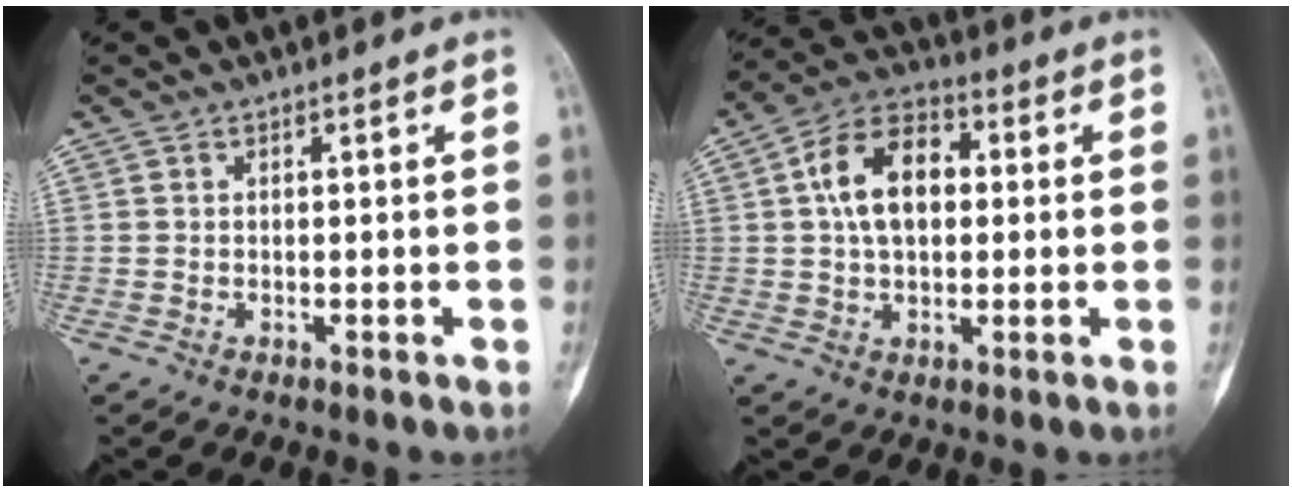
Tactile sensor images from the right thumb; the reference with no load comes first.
{"total": 12.1, "force": [1.8, 7.6, 9.3], "torque": [-0.151, 0.021, 0.025]}